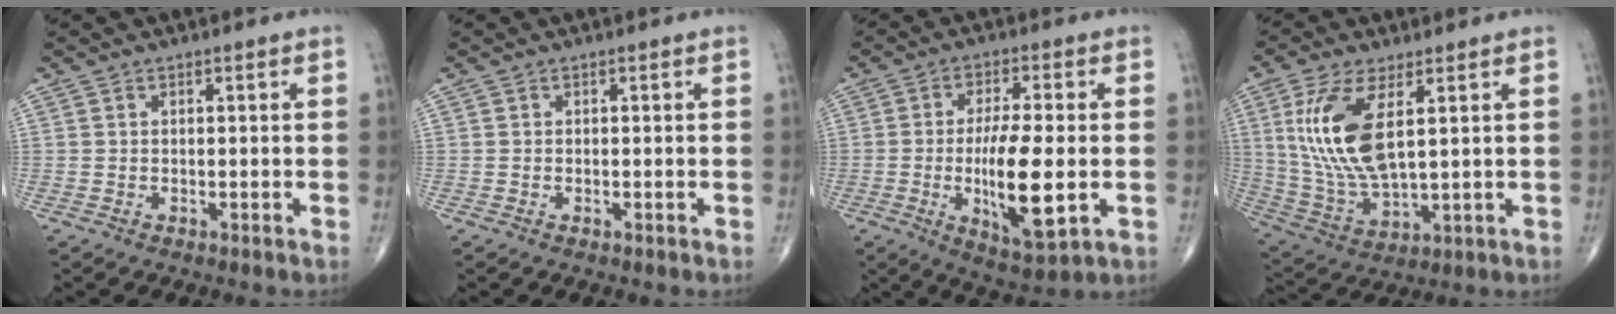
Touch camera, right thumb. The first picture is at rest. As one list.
[{"total": 0.0}, {"total": 13.9, "force": [-2.2, 4.1, 13.1], "torque": [-0.226, -0.009, -0.030]}, {"total": 14.8, "force": [4.1, 6.1, 12.9], "torque": [-0.274, -0.019, 0.092]}]